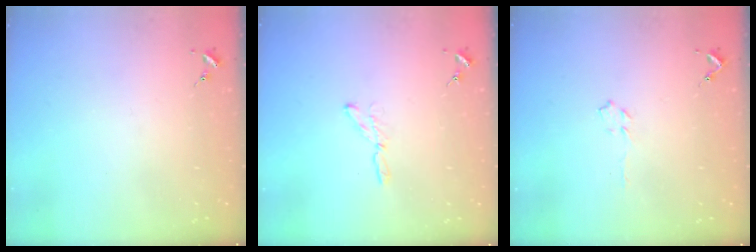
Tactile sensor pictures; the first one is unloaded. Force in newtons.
{"total": 3.7, "press": 3.7, "slide": 0.4}
{"total": 3.9, "press": 3.9, "slide": 0.4}